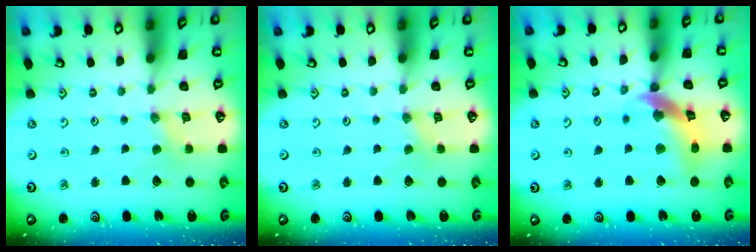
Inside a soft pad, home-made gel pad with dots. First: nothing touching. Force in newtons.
{"total": 0.0}
{"total": 12.6, "press": 12.5, "slide": 1.7}